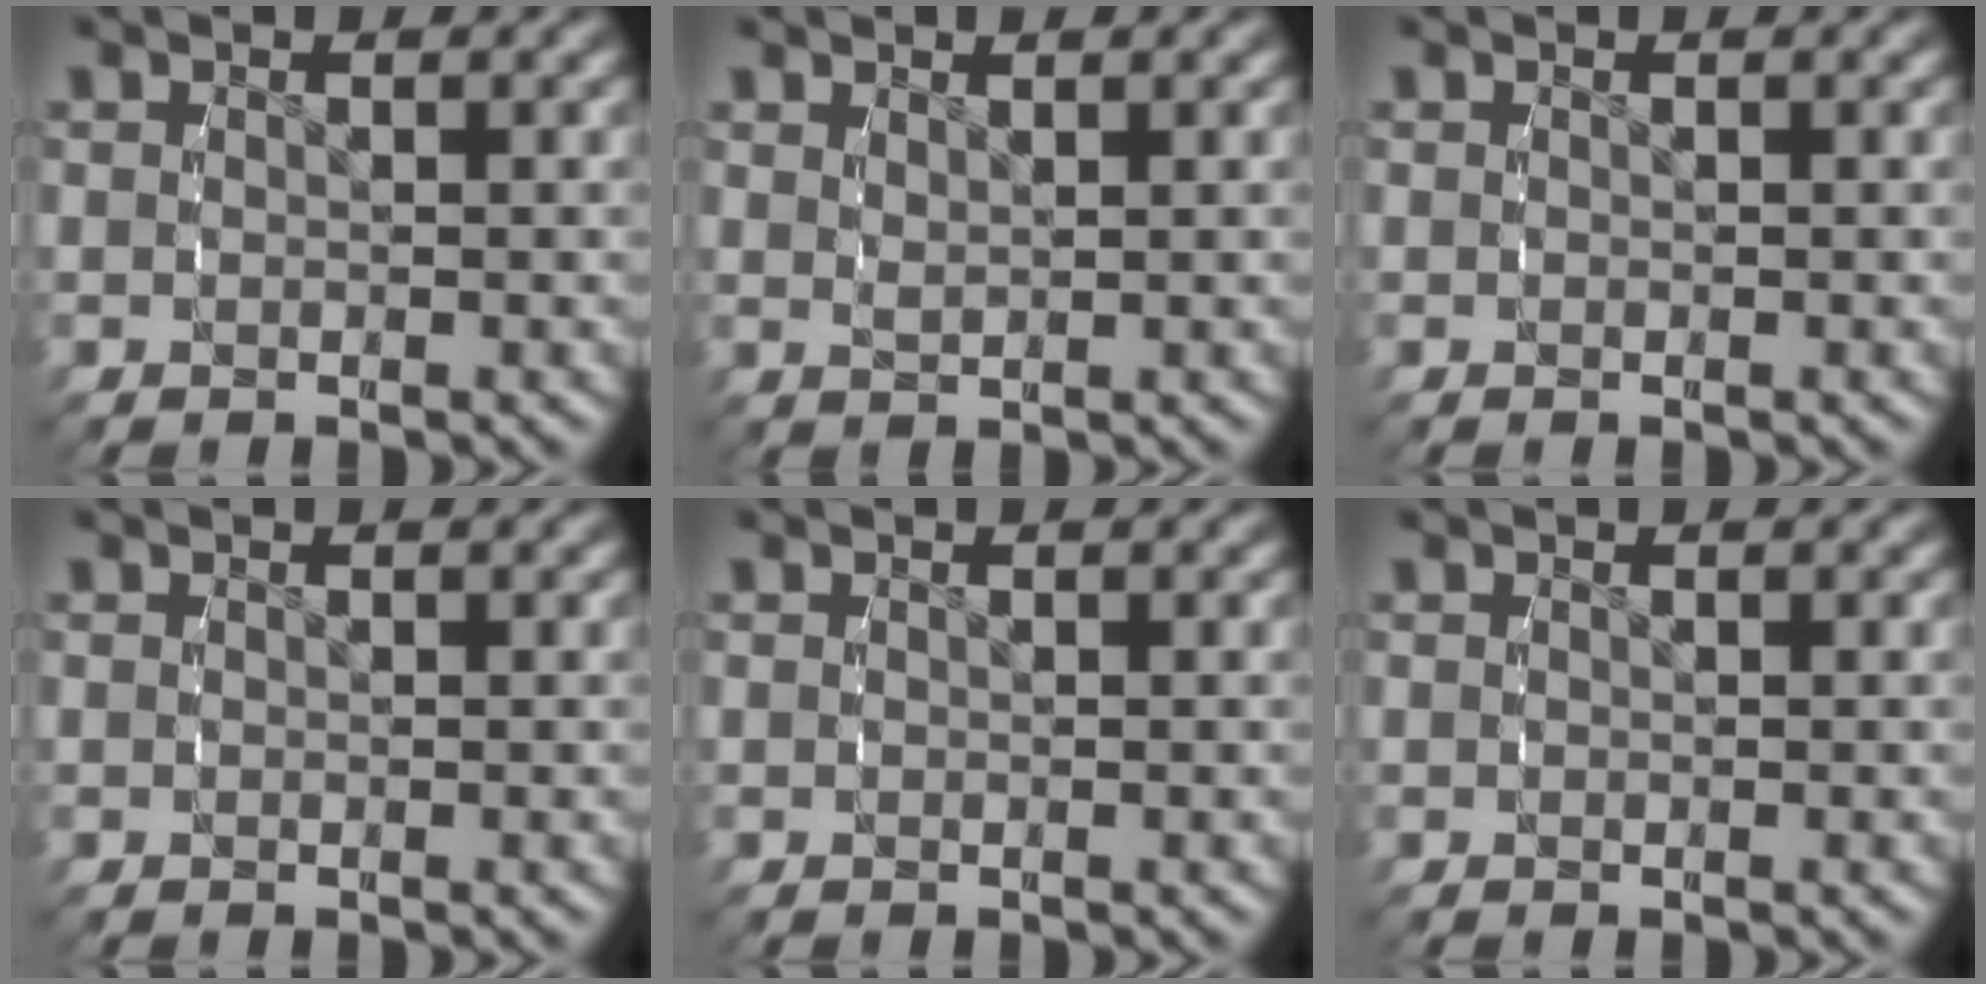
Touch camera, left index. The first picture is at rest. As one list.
[{"total": 1.1, "force": [0.9, -0.6, 0.1], "torque": [-0.002, -0.004, 0.026]}, {"total": 0.0}, {"total": 0.0}, {"total": 0.0}, {"total": 0.0}]